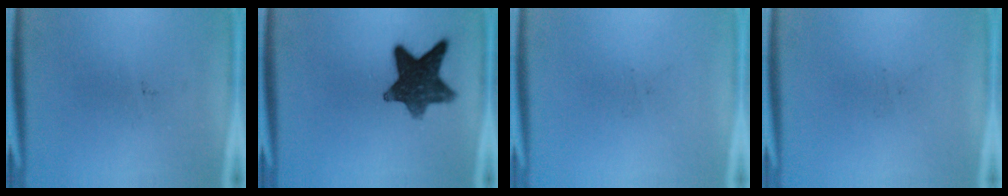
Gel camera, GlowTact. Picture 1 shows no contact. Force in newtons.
{"total": 11.3}
{"total": 0.0}
{"total": 0.0}